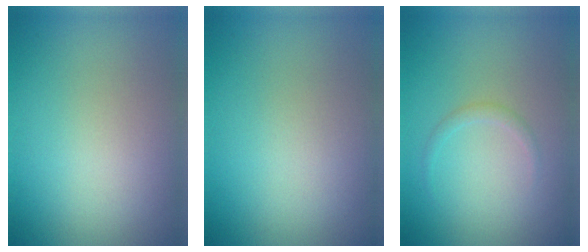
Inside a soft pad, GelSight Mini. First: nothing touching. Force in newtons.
{"total": 0.0}
{"total": 0.8, "press": 0.8, "slide": 0.1}